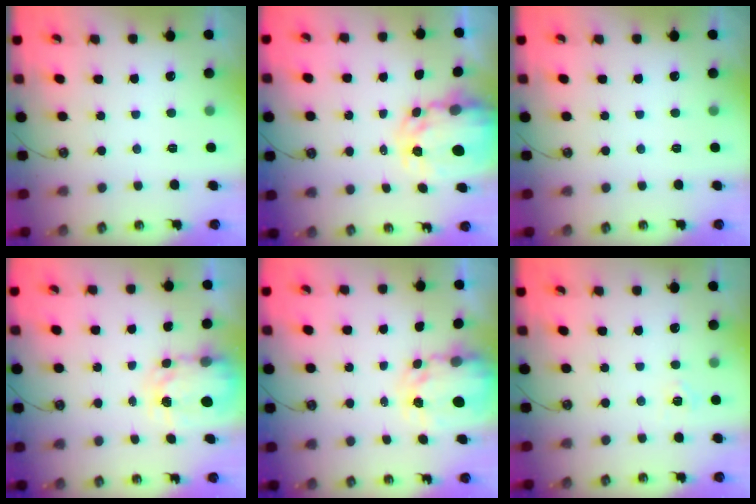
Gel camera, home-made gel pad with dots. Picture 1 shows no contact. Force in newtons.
{"total": 6.4, "press": 6.4, "slide": 0.6}
{"total": 0.0}
{"total": 4.9, "press": 4.9, "slide": 0.4}
{"total": 4.1, "press": 4.1, "slide": 0.4}
{"total": 4.2, "press": 4.2, "slide": 0.6}